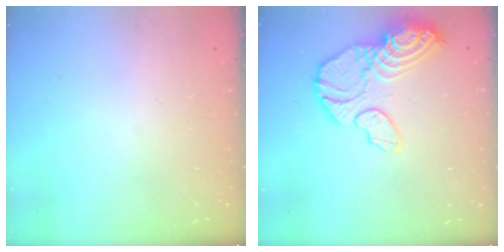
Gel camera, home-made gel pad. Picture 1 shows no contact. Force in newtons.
{"total": 16.4, "press": 16.3, "slide": 1.9}